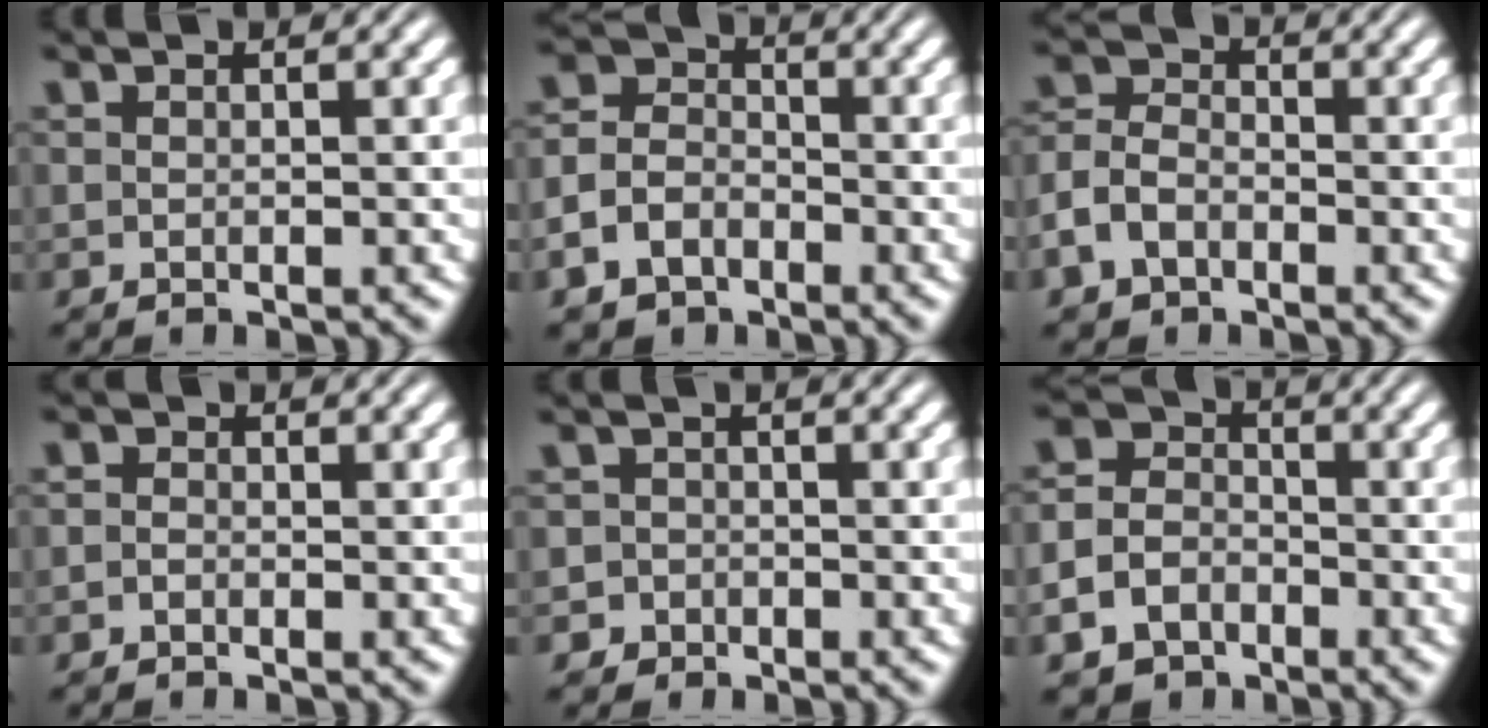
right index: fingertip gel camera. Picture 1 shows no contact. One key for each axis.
{"total": 6.2, "fx": -2.5, "fy": 5.4, "fz": 1.8, "tx": -0.031, "ty": -0.022, "tz": -0.045}
{"total": 3.8, "fx": -1.4, "fy": 3.1, "fz": 1.8, "tx": -0.044, "ty": -0.018, "tz": -0.020}
{"total": 0.6, "fx": -0.6, "fy": -0.1, "fz": -0.1, "tx": 0.008, "ty": -0.005, "tz": -0.011}
{"total": 2.1, "fx": -1.5, "fy": 1.5, "fz": -0.5, "tx": 0.014, "ty": -0.013, "tz": -0.025}
{"total": 7.9, "fx": -2.7, "fy": 7.1, "fz": 2.1, "tx": -0.034, "ty": -0.024, "tz": -0.055}